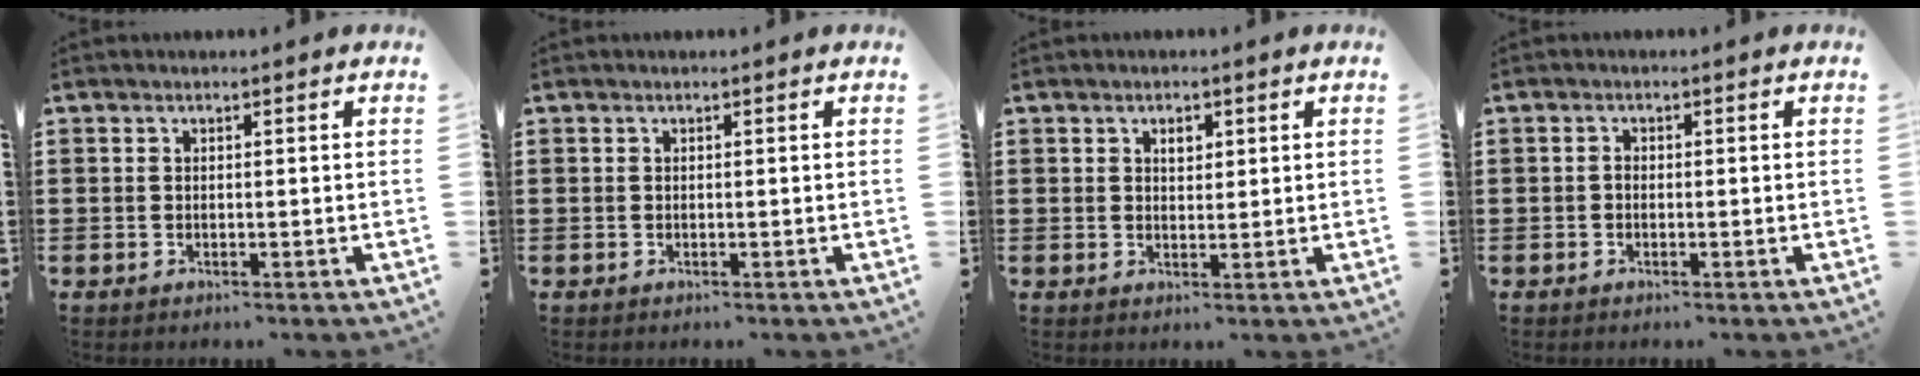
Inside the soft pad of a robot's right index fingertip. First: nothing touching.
{"total": 0.0}
{"total": 2.0, "force": [0.9, 1.1, 1.4], "torque": [-0.021, 0.002, 0.014]}
{"total": 0.9, "force": [-0.4, 0.5, 0.6], "torque": [-0.013, -0.001, -0.007]}